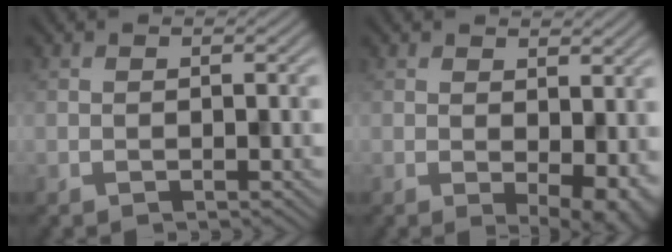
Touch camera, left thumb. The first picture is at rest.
{"total": 5.1, "force": [0.2, 2.7, 4.3], "torque": [-0.057, -0.013, 0.011]}